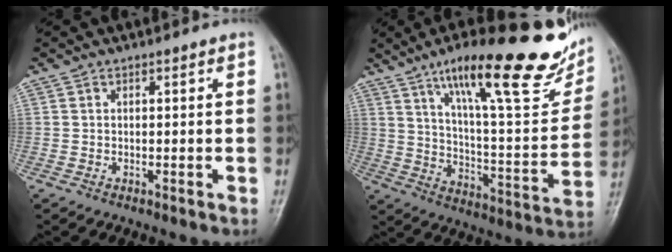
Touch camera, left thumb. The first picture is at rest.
{"total": 27.9, "force": [17.0, 6.8, 21.1], "torque": [-0.274, -0.051, 0.265]}